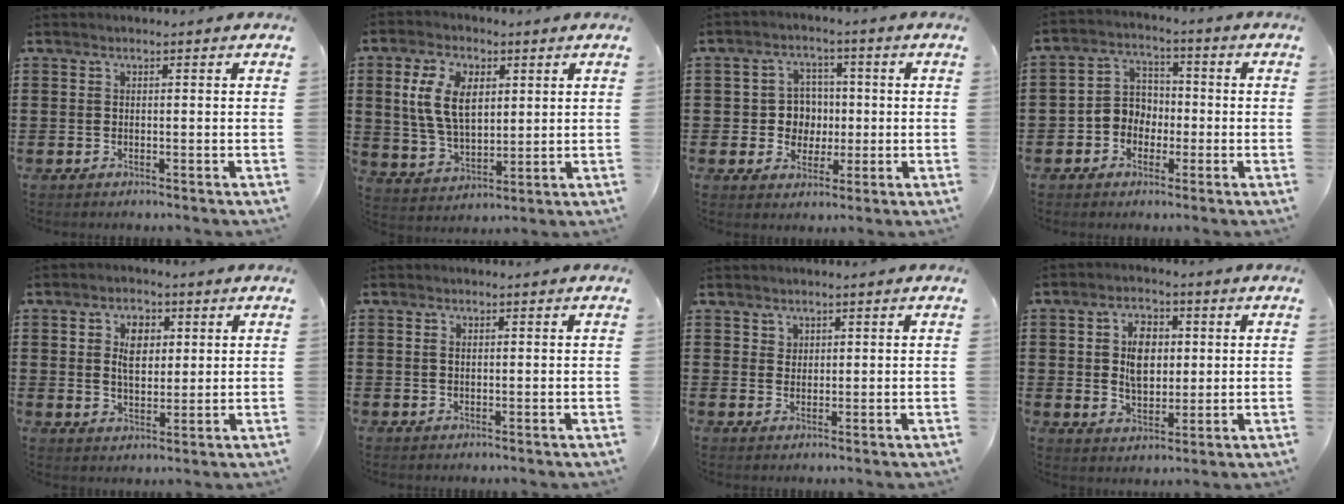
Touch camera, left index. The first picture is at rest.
{"total": 8.9, "force": [2.9, 5.4, 6.5], "torque": [-0.154, 0.013, 0.050]}
{"total": 5.5, "force": [0.1, 5.2, 1.8], "torque": [-0.047, 0.013, -0.002]}
{"total": 5.0, "force": [-1.6, 4.6, 1.3], "torque": [-0.047, 0.013, -0.037]}
{"total": 5.4, "force": [1.7, 3.4, 3.9], "torque": [-0.072, 0.009, 0.024]}
{"total": 1.1, "force": [0.3, 0.6, 0.8], "torque": [-0.018, 0.005, 0.005]}
{"total": 1.6, "force": [1.2, 1.1, 0.1], "torque": [-0.004, 0.003, 0.024]}
{"total": 6.6, "force": [1.2, 4.3, 4.9], "torque": [-0.091, 0.010, 0.016]}